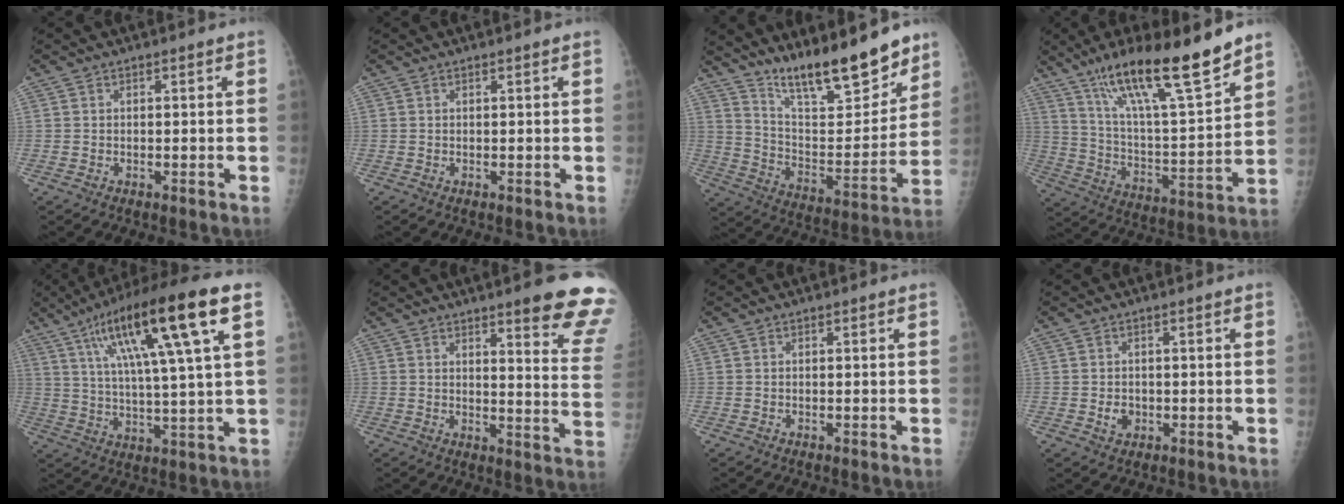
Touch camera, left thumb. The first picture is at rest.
{"total": 0.0}
{"total": 19.3, "force": [15.3, 4.8, 10.8], "torque": [-0.132, -0.099, 0.260]}
{"total": 21.8, "force": [15.2, 3.3, 15.3], "torque": [-0.239, -0.068, 0.264]}
{"total": 20.5, "force": [8.7, 2.8, 18.4], "torque": [-0.311, 0.002, 0.139]}
{"total": 15.6, "force": [11.2, 2.1, 10.7], "torque": [-0.103, -0.070, 0.128]}
{"total": 0.0}
{"total": 2.3, "force": [-0.4, 1.9, 1.2], "torque": [-0.011, 0.002, -0.002]}